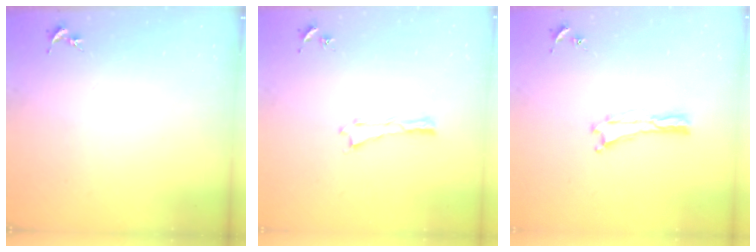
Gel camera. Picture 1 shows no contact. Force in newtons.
{"total": 0.0}
{"total": 0.0}